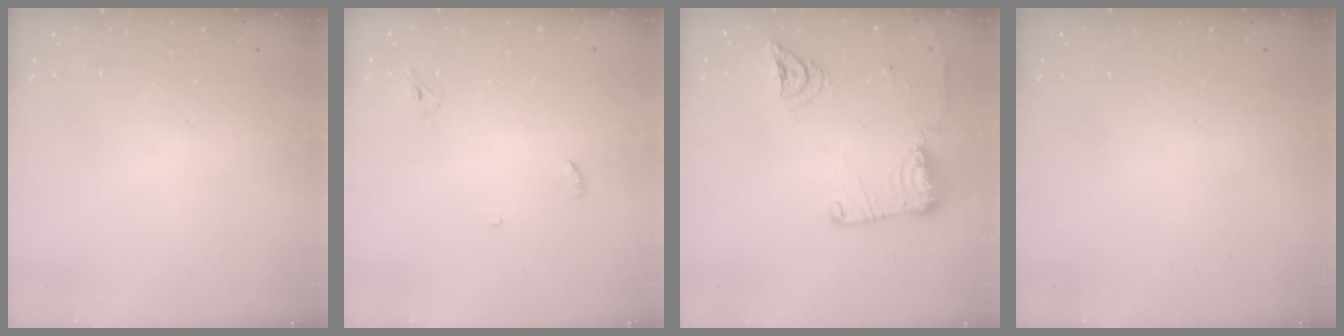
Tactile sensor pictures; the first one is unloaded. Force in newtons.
{"total": 3.2, "press": 3.2, "slide": 0.2}
{"total": 13.5, "press": 13.4, "slide": 1.7}
{"total": 0.0}